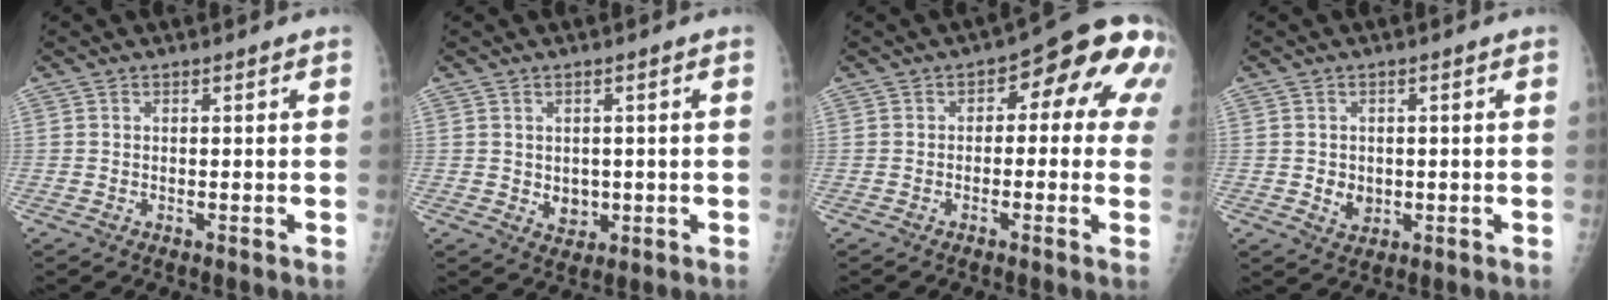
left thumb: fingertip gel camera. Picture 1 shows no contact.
{"total": 3.8, "force": [-0.4, 3.1, 2.1], "torque": [-0.009, -0.002, 0.004]}
{"total": 12.3, "force": [2.2, 6.4, 10.3], "torque": [-0.077, 0.033, 0.013]}
{"total": 3.3, "force": [-0.5, 2.8, 1.7], "torque": [-0.010, 0.000, 0.001]}